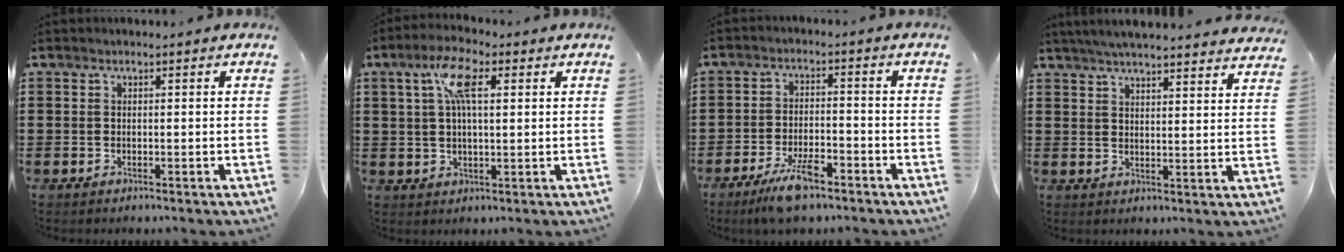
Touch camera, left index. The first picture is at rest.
{"total": 7.4, "force": [2.8, 2.8, 6.3], "torque": [-0.141, 0.009, 0.045]}
{"total": 6.1, "force": [-4.3, 1.7, 4.0], "torque": [-0.075, 0.005, -0.077]}
{"total": 4.9, "force": [4.7, -0.3, 1.2], "torque": [-0.040, -0.022, 0.085]}